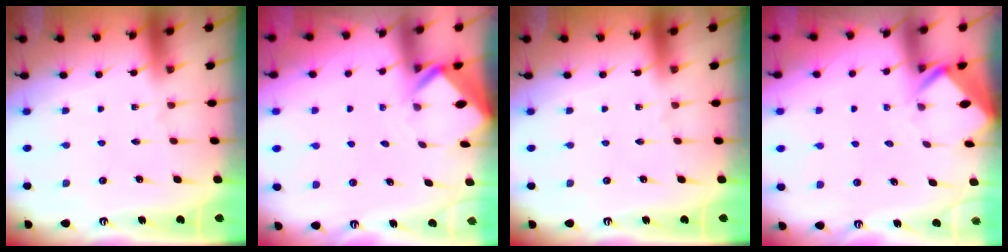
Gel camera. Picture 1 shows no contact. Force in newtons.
{"total": 2.8, "press": 2.8, "slide": 0.2}
{"total": 0.0}
{"total": 2.9, "press": 2.9, "slide": 0.2}